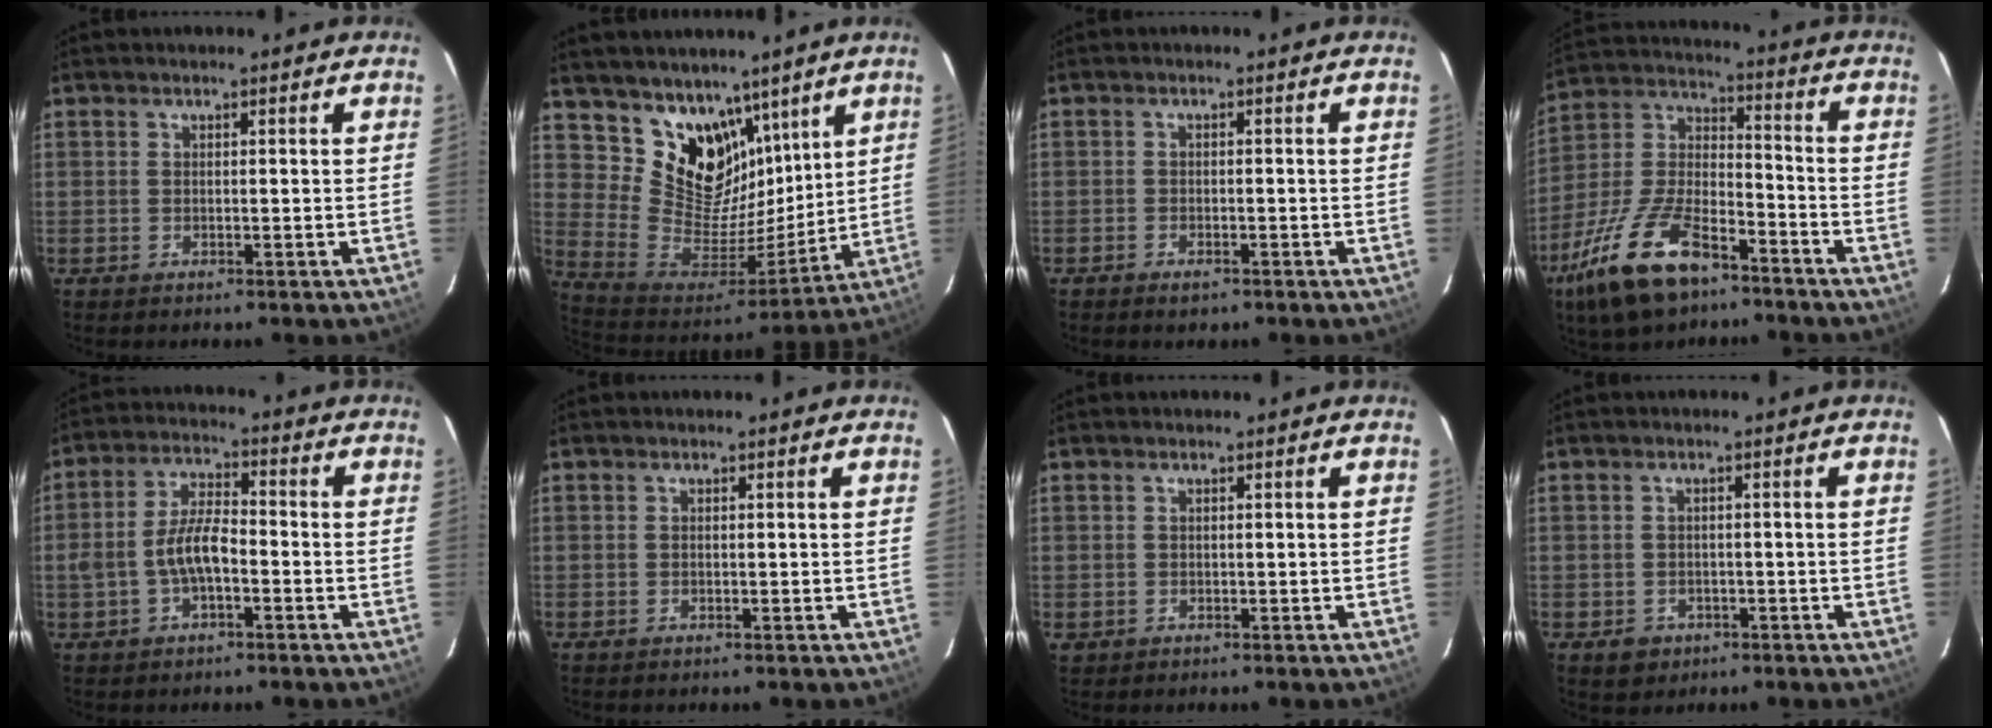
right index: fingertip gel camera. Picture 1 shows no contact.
{"total": 16.0, "force": [10.4, 10.5, 5.9], "torque": [-0.119, -0.010, 0.208]}
{"total": 2.2, "force": [-1.6, 1.2, 1.0], "torque": [-0.026, -0.001, -0.028]}
{"total": 19.3, "force": [-12.1, 8.3, 12.6], "torque": [-0.271, -0.006, -0.223]}
{"total": 7.3, "force": [-2.2, 3.1, 6.2], "torque": [-0.124, 0.012, -0.037]}
{"total": 0.0}
{"total": 1.3, "force": [0.0, 1.3, 0.1], "torque": [0.000, 0.001, 0.000]}
{"total": 3.6, "force": [-1.4, 3.2, 0.8], "torque": [-0.022, 0.002, -0.013]}